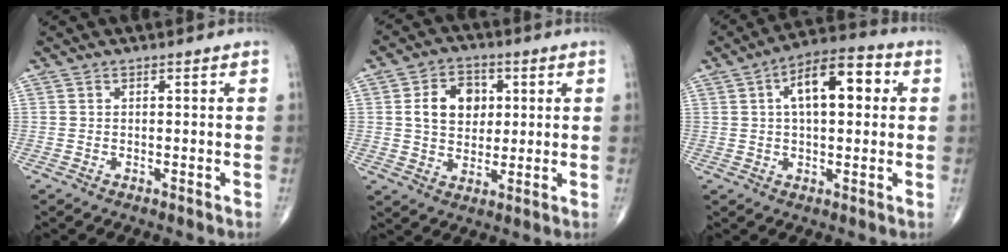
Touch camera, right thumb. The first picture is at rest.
{"total": 9.5, "force": [1.9, 7.2, 5.9], "torque": [-0.069, -0.001, 0.032]}
{"total": 12.6, "force": [2.9, 5.9, 10.7], "torque": [-0.153, 0.023, 0.038]}